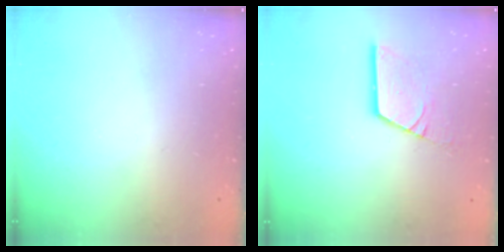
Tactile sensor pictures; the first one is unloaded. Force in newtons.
{"total": 10.1, "press": 10.1, "slide": 1.1}